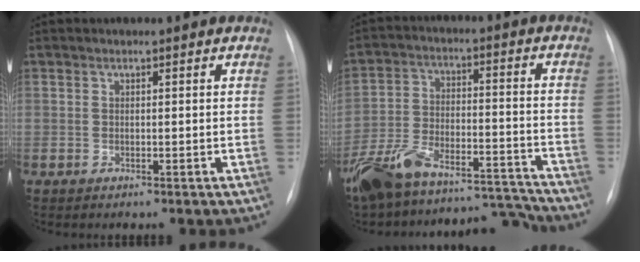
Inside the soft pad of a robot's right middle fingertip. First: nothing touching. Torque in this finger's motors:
{"motor_torque": [0.62, -0.61, 0.47, 0.19]}